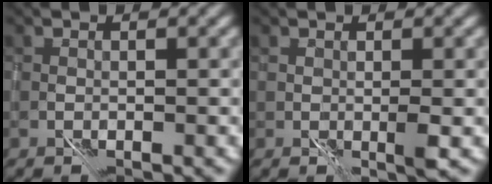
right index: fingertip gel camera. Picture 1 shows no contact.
{"total": 1.4, "force": [0.8, 0.0, 1.2], "torque": [-0.019, 0.006, 0.013]}